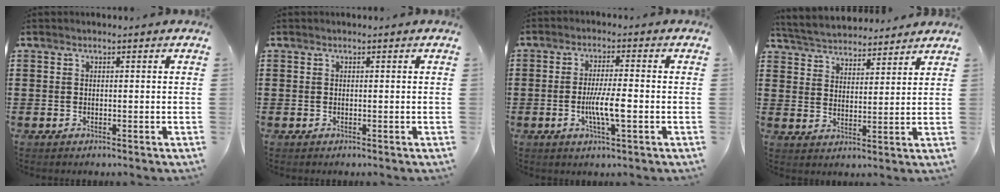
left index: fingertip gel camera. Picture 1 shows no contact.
{"total": 0.0}
{"total": 6.0, "force": [-1.3, 1.0, 5.8], "torque": [-0.113, -0.003, -0.028]}
{"total": 4.4, "force": [4.4, 0.7, 0.2], "torque": [-0.025, -0.022, 0.077]}